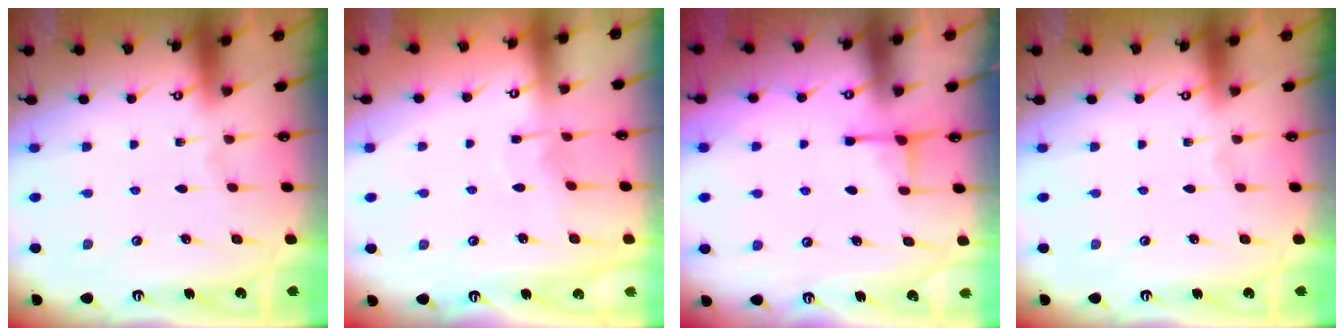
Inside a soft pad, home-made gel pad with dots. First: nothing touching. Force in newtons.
{"total": 4.5, "press": 4.4, "slide": 0.6}
{"total": 2.9, "press": 2.8, "slide": 0.5}
{"total": 0.0}